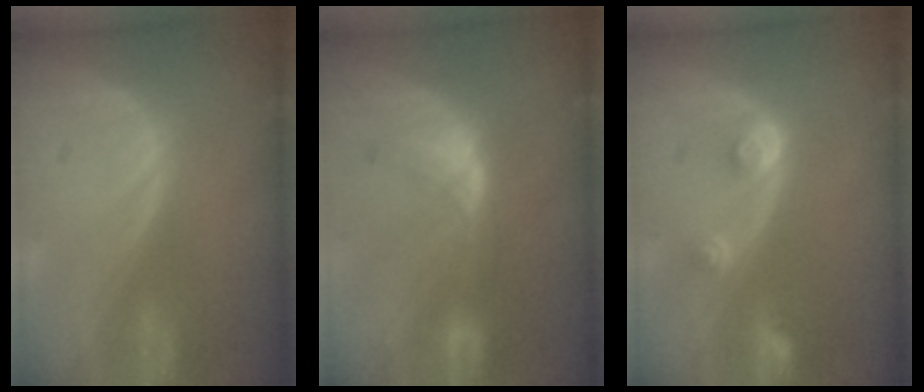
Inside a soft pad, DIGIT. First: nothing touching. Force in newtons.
{"total": 7.8, "press": 6.9, "slide": 3.7}
{"total": 2.9, "press": 2.7, "slide": 1.0}